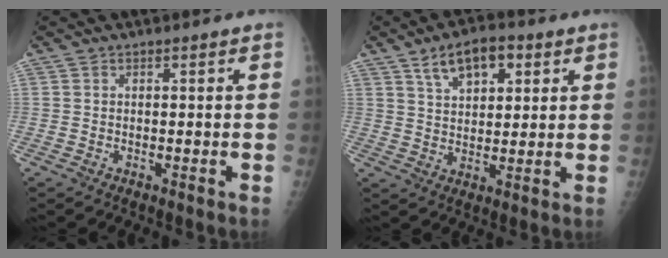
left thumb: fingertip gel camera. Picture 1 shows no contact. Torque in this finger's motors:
{"motor_torque": [0.87, 0.95, 0.72, -0.56, 0.14]}